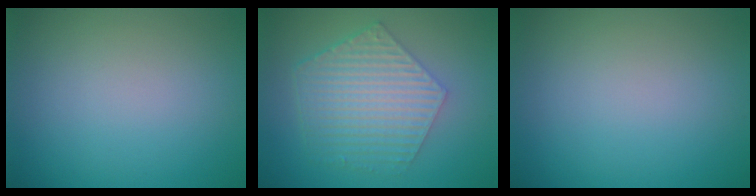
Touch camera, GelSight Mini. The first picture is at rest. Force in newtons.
{"total": 6.2, "press": 4.5, "slide": 4.3}
{"total": 0.0}